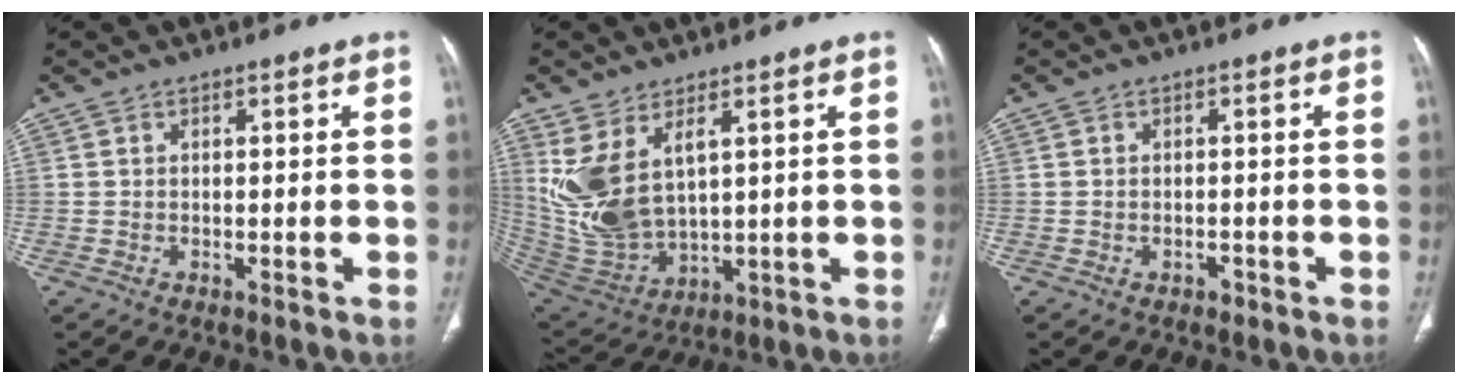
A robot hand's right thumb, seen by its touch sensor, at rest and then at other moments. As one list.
[{"total": 12.9, "force": [4.4, 6.7, 10.0], "torque": [-0.208, -0.022, 0.114]}, {"total": 1.3, "force": [-0.7, 0.9, 0.6], "torque": [-0.009, 0.007, -0.006]}]